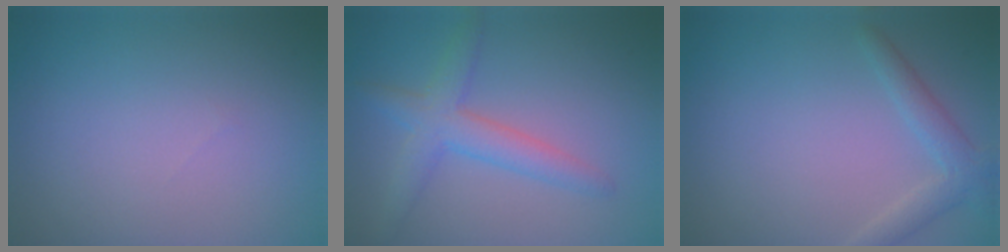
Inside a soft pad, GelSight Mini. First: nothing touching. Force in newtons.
{"total": 3.6, "press": 3.6, "slide": 0.1}
{"total": 2.4, "press": 2.4, "slide": 0.1}